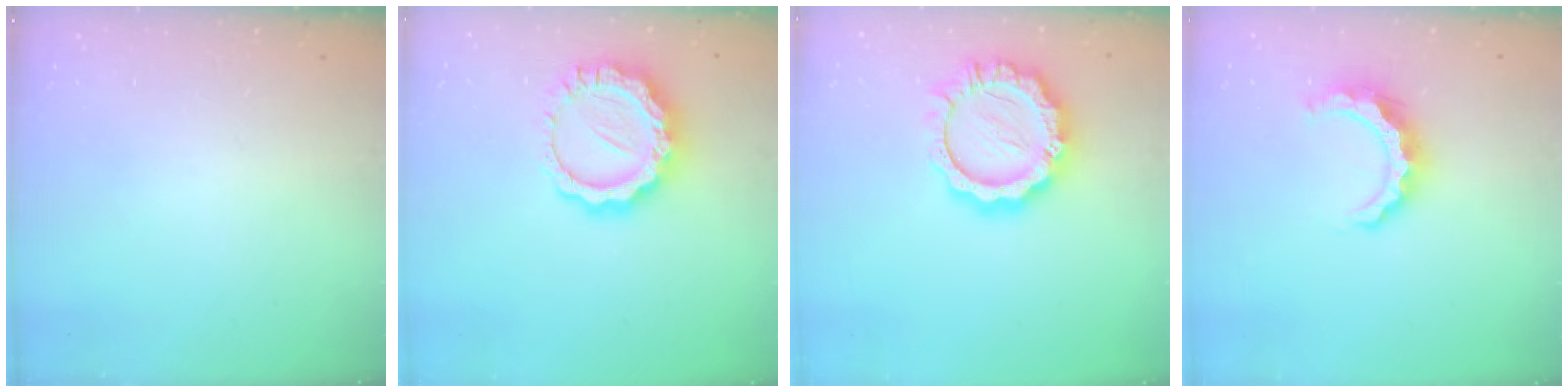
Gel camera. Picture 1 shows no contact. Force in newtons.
{"total": 13.2, "press": 13.1, "slide": 1.0}
{"total": 14.4, "press": 14.3, "slide": 1.2}
{"total": 8.1, "press": 8.0, "slide": 0.3}